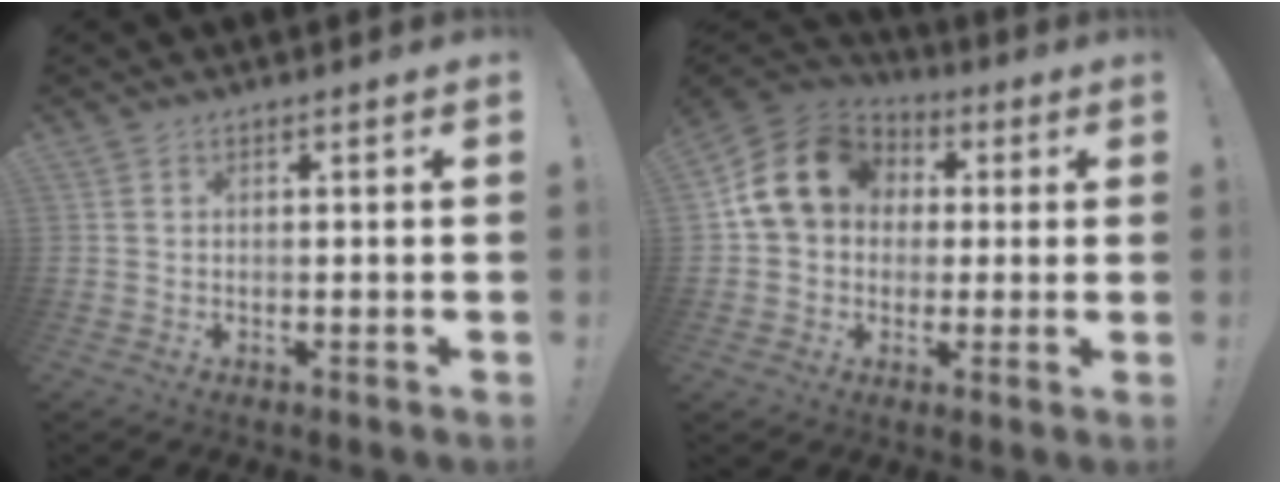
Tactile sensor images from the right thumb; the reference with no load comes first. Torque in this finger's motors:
{"motor_torque": [0.28, 0.42, 0.78, 0.14, 0.34]}